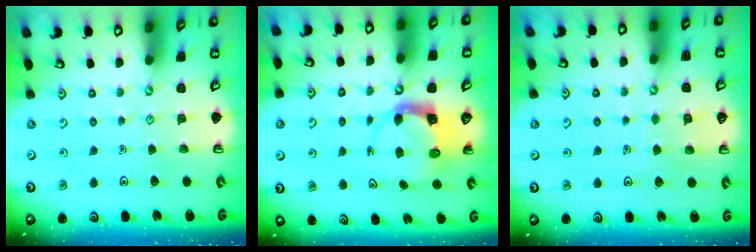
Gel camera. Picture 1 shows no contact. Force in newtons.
{"total": 3.7, "press": 3.7, "slide": 0.6}
{"total": 4.7, "press": 4.6, "slide": 0.4}